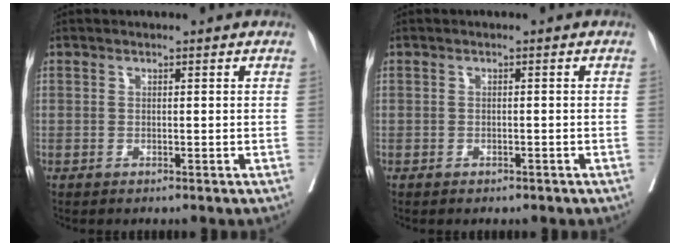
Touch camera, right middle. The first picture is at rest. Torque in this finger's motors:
{"motor_torque": [-0.31, -0.18, -0.01, -0.01]}